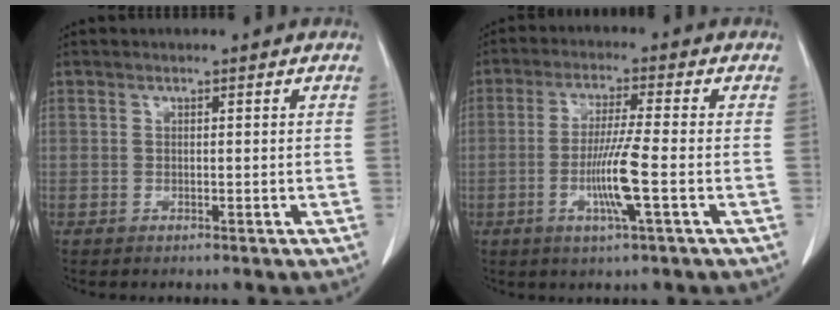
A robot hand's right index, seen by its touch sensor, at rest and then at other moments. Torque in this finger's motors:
{"motor_torque": [1.19, -0.13, 0.53, 0.09]}